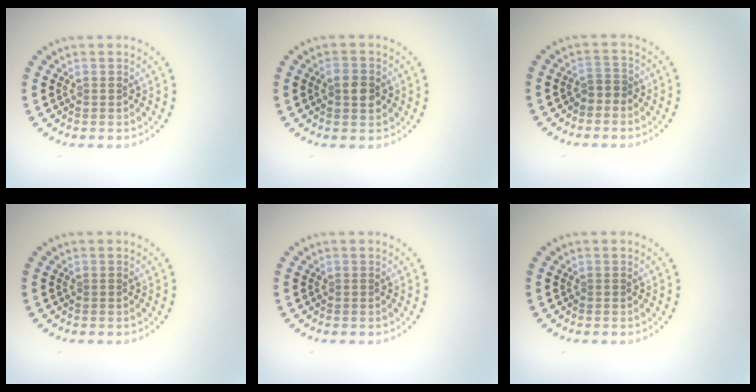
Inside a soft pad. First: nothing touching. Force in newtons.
{"total": 2.5, "press": 2.5, "slide": 0.1}
{"total": 1.1, "press": 0.9, "slide": 0.6}
{"total": 0.0}
{"total": 0.0}
{"total": 0.0}